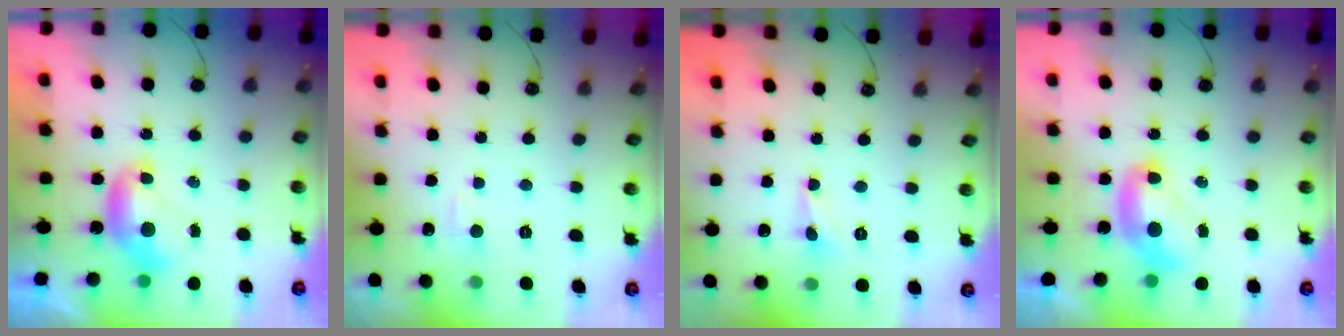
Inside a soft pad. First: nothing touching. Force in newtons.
{"total": 1.8, "press": 1.7, "slide": 0.6}
{"total": 0.6, "press": 0.5, "slide": 0.3}
{"total": 2.1, "press": 2.1, "slide": 0.2}